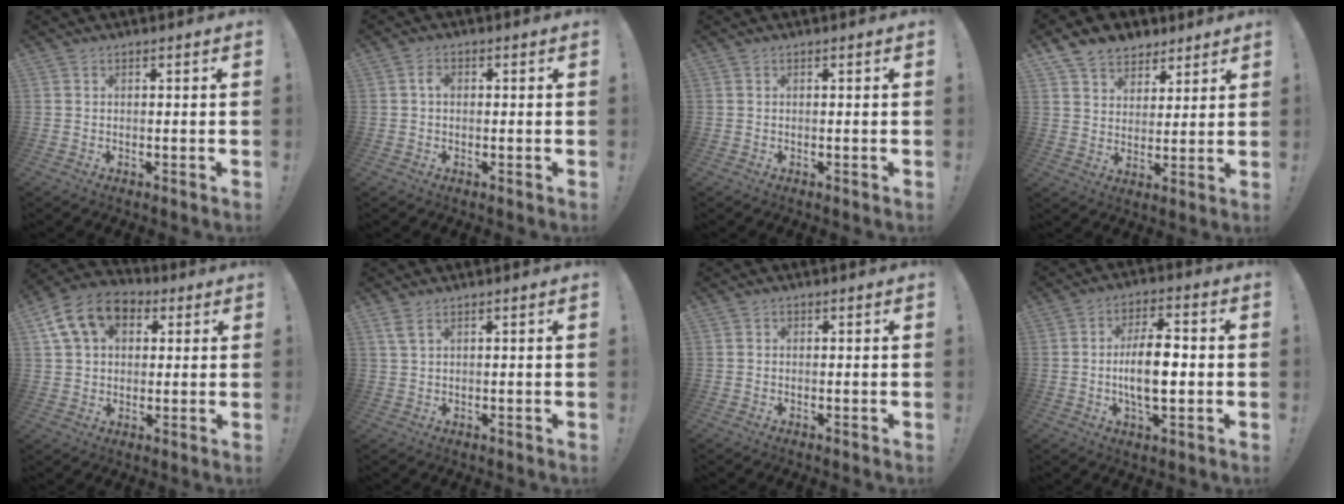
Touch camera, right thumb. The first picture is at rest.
{"total": 2.0, "force": [-0.2, 1.3, 1.5], "torque": [-0.031, 0.008, -0.004]}
{"total": 0.0}
{"total": 9.3, "force": [6.5, 6.4, 2.0], "torque": [-0.036, -0.041, 0.130]}
{"total": 14.1, "force": [5.5, 10.1, 8.2], "torque": [-0.129, -0.009, 0.109]}
{"total": 2.8, "force": [1.5, 0.9, 2.2], "torque": [-0.051, 0.002, 0.029]}
{"total": 0.5, "force": [0.0, 0.5, 0.0], "torque": [-0.002, 0.002, 0.000]}
{"total": 11.4, "force": [-1.3, 4.7, 10.3], "torque": [-0.190, 0.001, -0.033]}